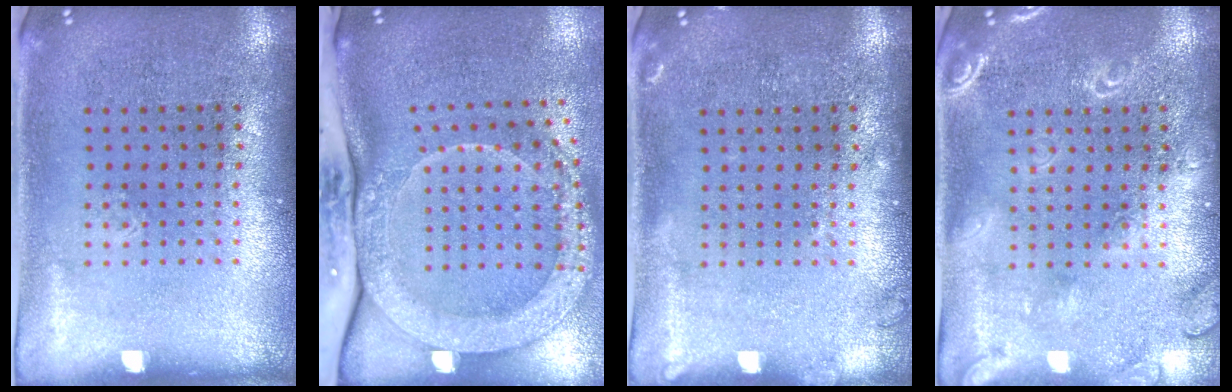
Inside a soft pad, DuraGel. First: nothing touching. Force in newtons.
{"total": 3.1, "press": 2.3, "slide": 2.1}
{"total": 1.0, "press": 1.0, "slide": 0.3}
{"total": 1.8, "press": 1.8, "slide": 0.5}